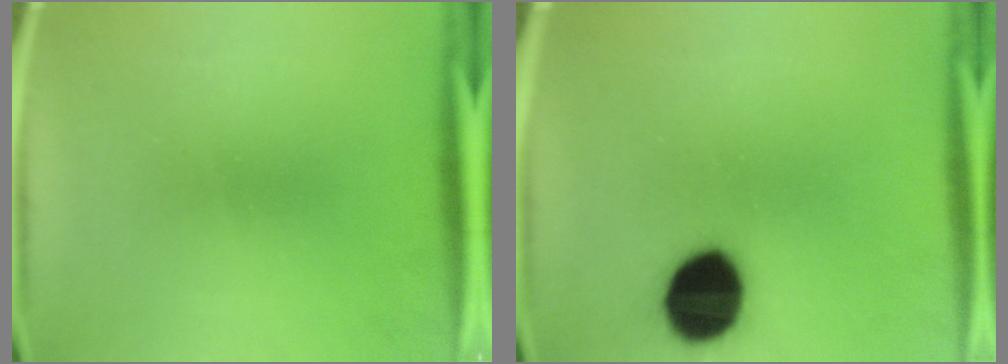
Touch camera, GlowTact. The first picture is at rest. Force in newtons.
{"total": 14.9}